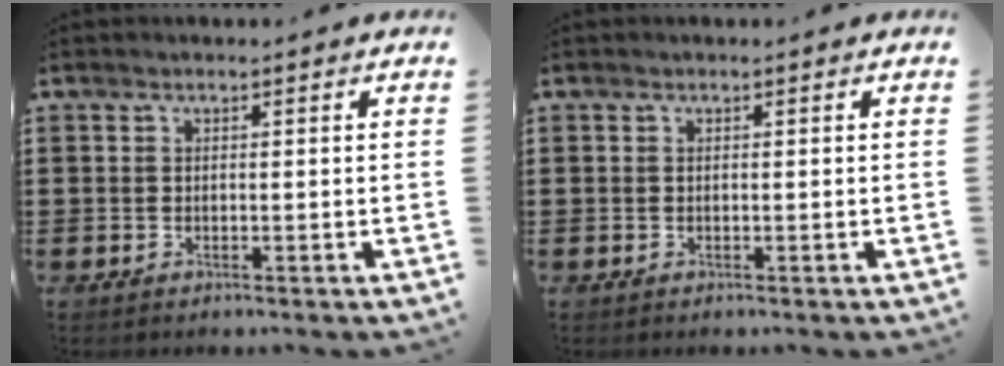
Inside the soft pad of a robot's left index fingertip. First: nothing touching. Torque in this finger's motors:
{"motor_torque": [-0.02, -0.02, 0.00, 0.00]}